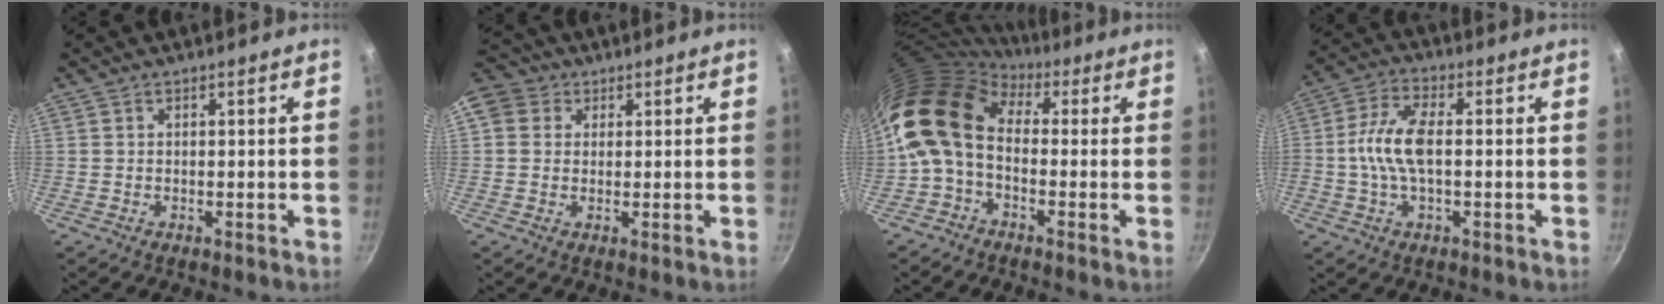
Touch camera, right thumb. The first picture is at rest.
{"total": 8.1, "force": [2.3, 7.0, 3.4], "torque": [-0.047, 0.013, 0.030]}
{"total": 13.1, "force": [0.9, 8.8, 9.7], "torque": [-0.171, 0.025, -0.008]}
{"total": 9.1, "force": [-0.4, 4.4, 8.0], "torque": [-0.167, 0.024, -0.018]}